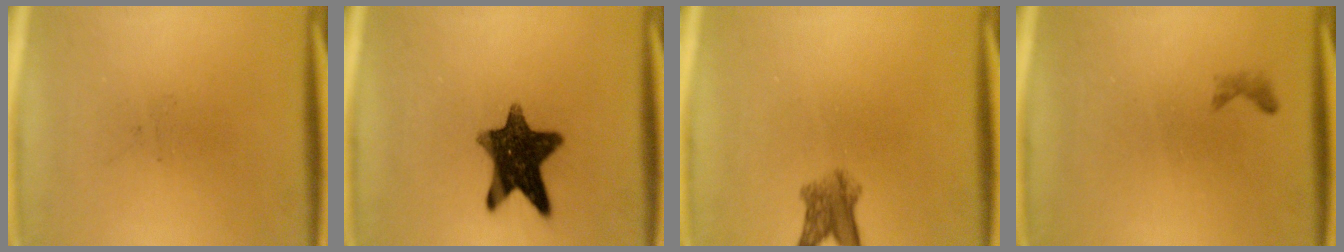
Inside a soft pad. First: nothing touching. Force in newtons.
{"total": 11.9}
{"total": 3.8}
{"total": 0.6}